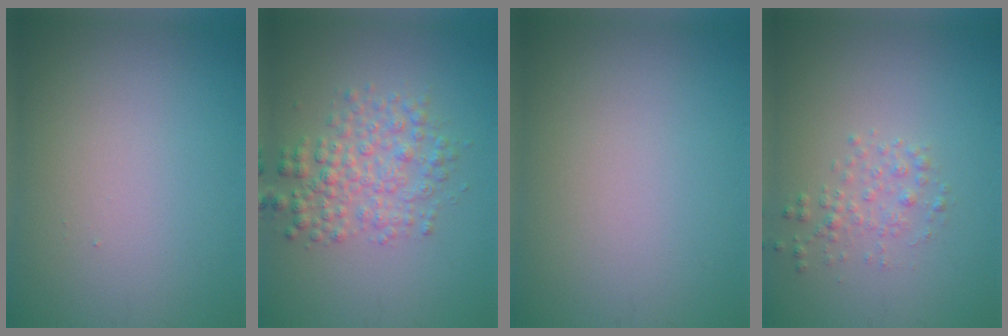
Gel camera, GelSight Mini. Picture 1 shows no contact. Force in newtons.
{"total": 3.9, "press": 3.9, "slide": 0.0}
{"total": 0.0}
{"total": 1.6, "press": 1.6, "slide": 0.0}